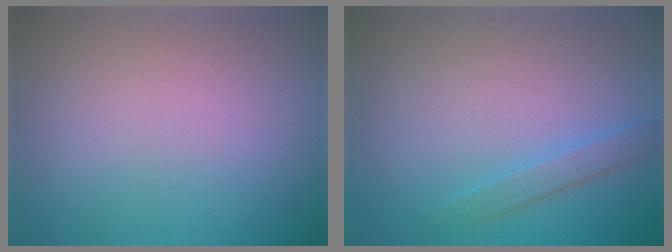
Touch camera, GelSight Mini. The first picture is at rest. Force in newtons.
{"total": 1.3, "press": 1.3, "slide": 0.1}